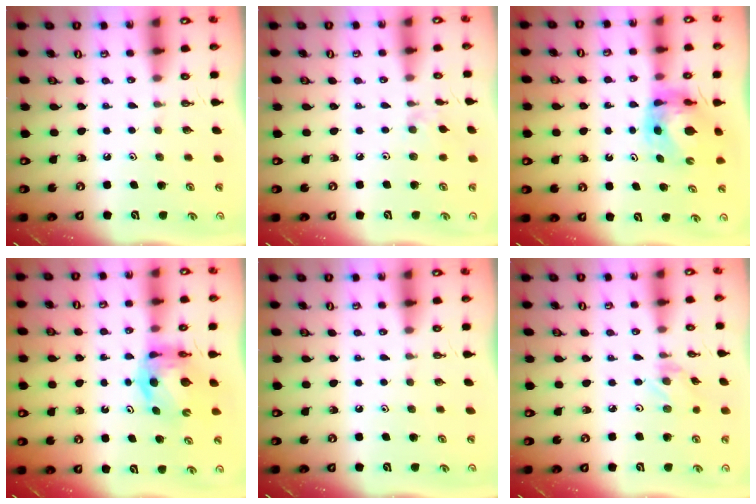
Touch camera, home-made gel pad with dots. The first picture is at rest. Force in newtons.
{"total": 2.9, "press": 2.8, "slide": 0.5}
{"total": 6.3, "press": 6.3, "slide": 0.5}
{"total": 6.6, "press": 6.6, "slide": 0.7}
{"total": 0.0}
{"total": 0.6, "press": 0.6, "slide": 0.2}